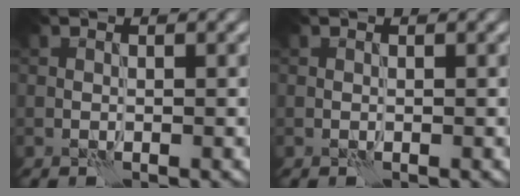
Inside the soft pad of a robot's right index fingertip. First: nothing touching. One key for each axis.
{"total": 0.0}